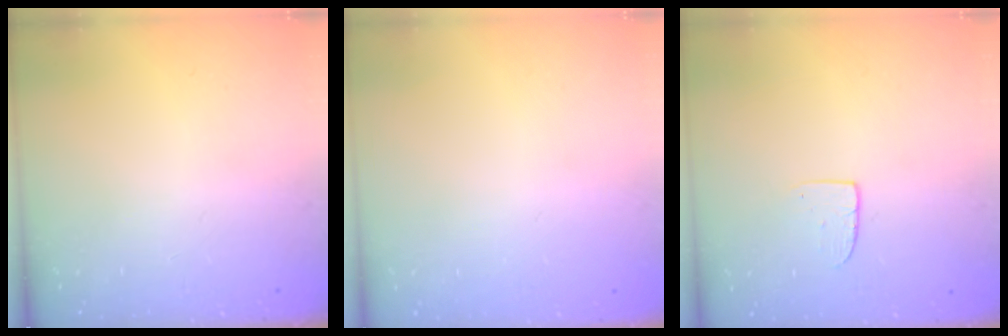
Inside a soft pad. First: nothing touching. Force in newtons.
{"total": 0.0}
{"total": 5.0, "press": 5.0, "slide": 0.4}